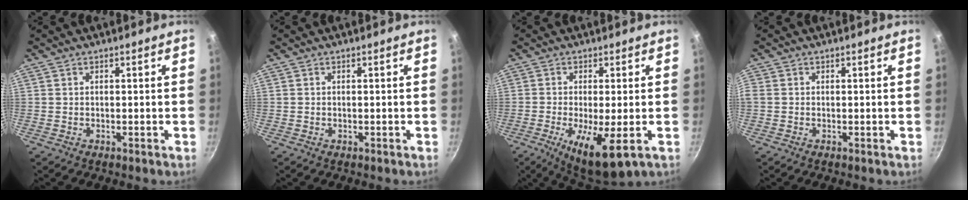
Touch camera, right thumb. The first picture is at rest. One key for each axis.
{"total": 0.0}
{"total": 10.6, "fx": -3.1, "fy": 2.6, "fz": 9.8, "tx": -0.173, "ty": -0.011, "tz": -0.044}
{"total": 1.2, "fx": -0.1, "fy": 0.9, "fz": 0.7, "tx": -0.018, "ty": 0.002, "tz": -0.005}